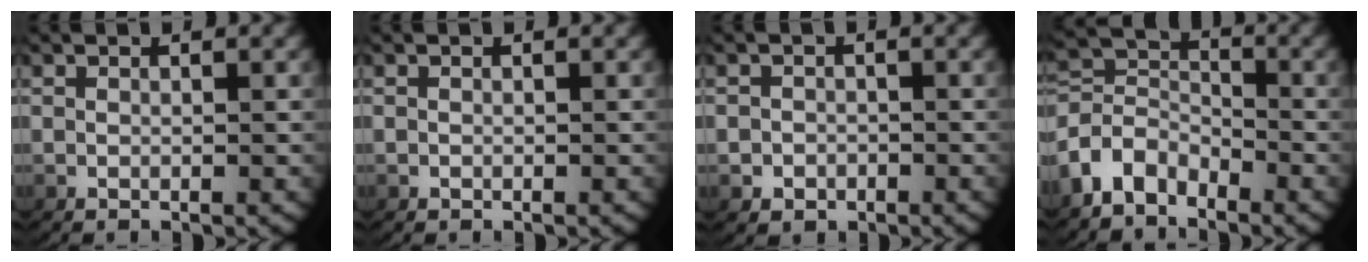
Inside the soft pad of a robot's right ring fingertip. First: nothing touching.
{"total": 0.0}
{"total": 2.0, "force": [-1.1, 1.7, 0.2], "torque": [0.000, -0.010, -0.014]}
{"total": 6.0, "force": [-2.0, 5.2, 2.2], "torque": [-0.056, -0.028, -0.034]}